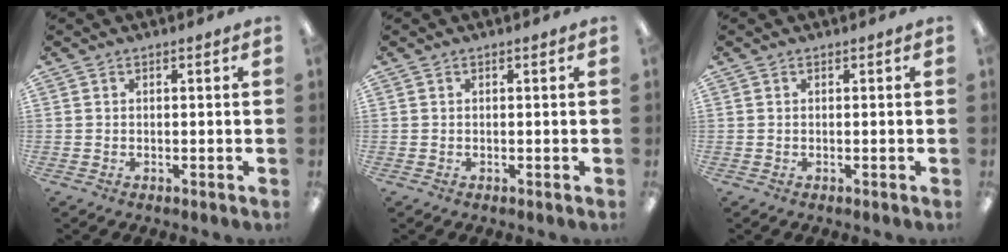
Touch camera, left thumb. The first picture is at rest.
{"total": 0.0}
{"total": 0.0}